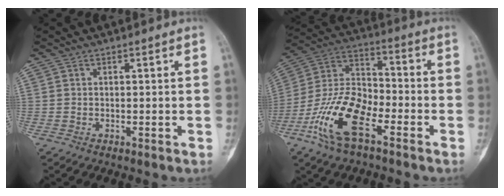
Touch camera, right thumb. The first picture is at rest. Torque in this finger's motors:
{"motor_torque": [0.32, 0.49, 1.82, -0.95, 0.48]}